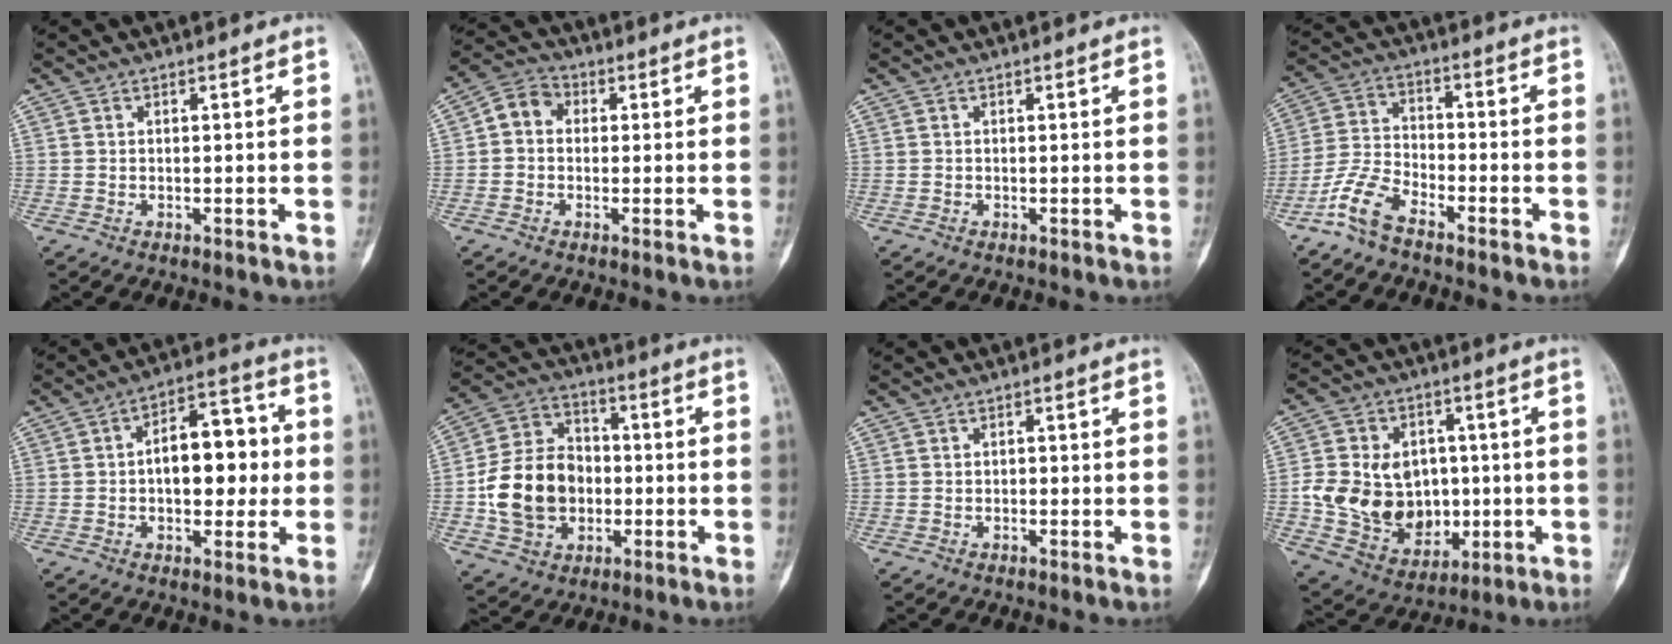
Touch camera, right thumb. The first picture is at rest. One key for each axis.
{"total": 5.5, "fx": 0.3, "fy": 4.6, "fz": 3.0, "tx": -0.038, "ty": 0.019, "tz": -0.005}
{"total": 0.0}
{"total": 7.6, "fx": -5.6, "fy": 3.0, "fz": 4.2, "tx": -0.099, "ty": 0.032, "tz": -0.121}
{"total": 13.1, "fx": 0.2, "fy": 7.4, "fz": 10.8, "tx": -0.121, "ty": 0.029, "tz": -0.002}
{"total": 16.1, "fx": -2.1, "fy": 12.9, "fz": 9.4, "tx": -0.146, "ty": 0.030, "tz": -0.035}
{"total": 0.6, "fx": -0.2, "fy": 0.4, "fz": 0.3, "tx": 0.000, "ty": 0.003, "tz": -0.005}
{"total": 18.2, "fx": -1.1, "fy": 14.5, "fz": 11.0, "tx": -0.158, "ty": 0.013, "tz": 0.007}